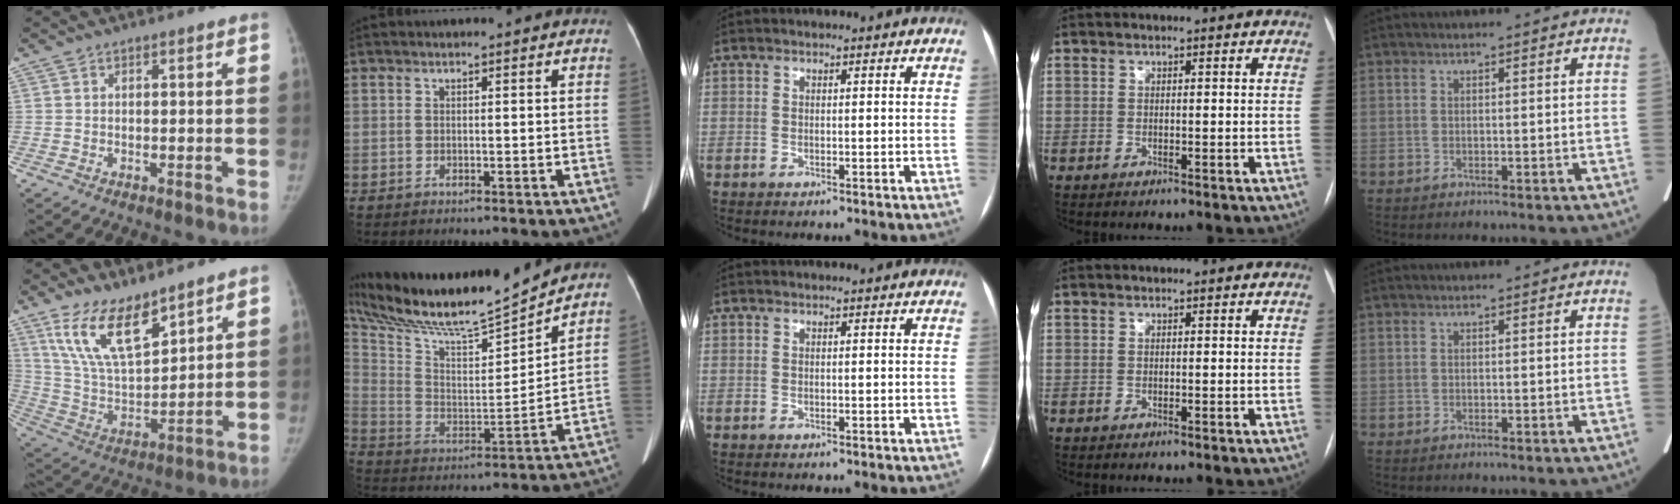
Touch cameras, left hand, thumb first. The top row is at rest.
{"thumb": {"total": 14.3, "force": [9.8, 5.5, 8.8], "torque": [-0.137, -0.057, 0.203]}, "index": {"total": 20.0, "force": [18.3, -0.1, 8.1], "torque": [-0.166, -0.023, 0.315]}}